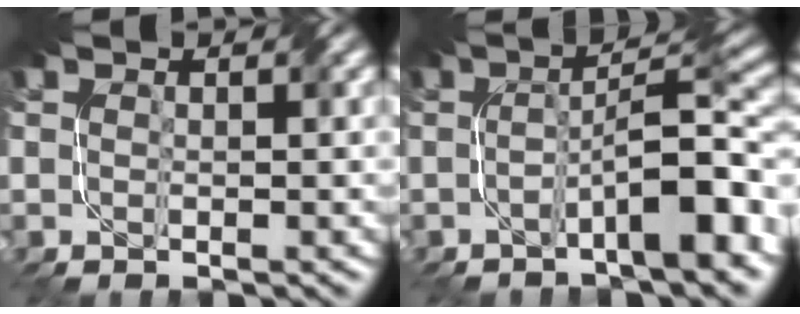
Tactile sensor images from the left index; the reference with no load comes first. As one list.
[{"total": 7.4, "force": [-2.5, 1.4, 6.8], "torque": [-0.093, 0.021, -0.049]}]